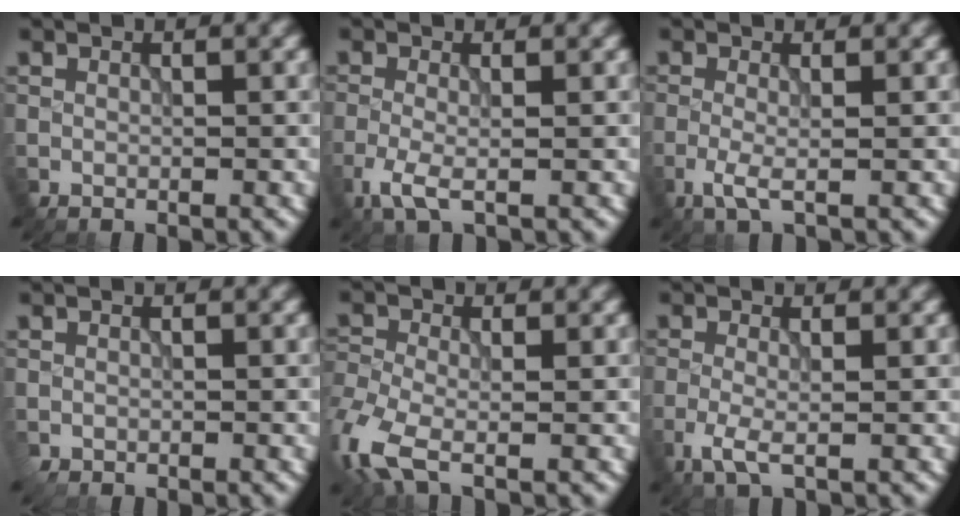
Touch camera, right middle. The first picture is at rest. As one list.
[{"total": 2.8, "force": [-1.4, 0.9, 2.2], "torque": [-0.055, -0.006, -0.033]}, {"total": 2.0, "force": [-0.8, 0.4, 1.7], "torque": [-0.042, -0.004, -0.022]}, {"total": 0.8, "force": [-0.5, 0.5, 0.4], "torque": [-0.010, -0.005, -0.008]}, {"total": 5.7, "force": [-2.9, 2.7, 4.2], "torque": [-0.104, -0.012, -0.072]}, {"total": 2.3, "force": [-1.1, 0.6, 1.9], "torque": [-0.048, -0.006, -0.027]}]